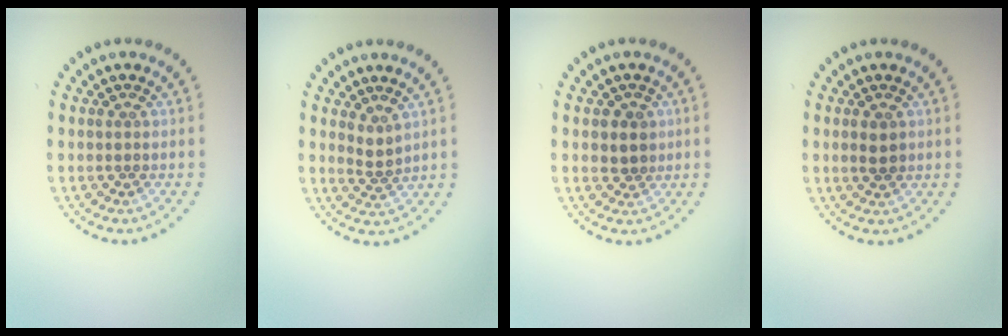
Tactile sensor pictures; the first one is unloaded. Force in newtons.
{"total": 1.4, "press": 0.9, "slide": 1.0}
{"total": 2.0, "press": 1.8, "slide": 0.8}
{"total": 1.5, "press": 1.5, "slide": 0.1}